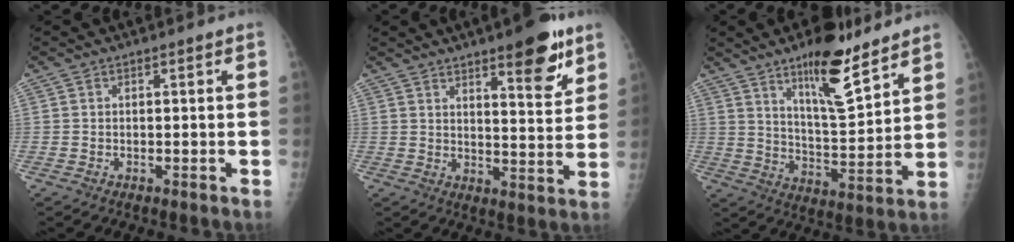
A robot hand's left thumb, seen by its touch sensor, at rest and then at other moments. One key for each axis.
{"total": 10.9, "fx": 6.7, "fy": 2.7, "fz": 8.1, "tx": -0.089, "ty": -0.041, "tz": 0.093}
{"total": 13.6, "fx": 9.2, "fy": 3.6, "fz": 9.4, "tx": -0.130, "ty": -0.068, "tz": 0.156}